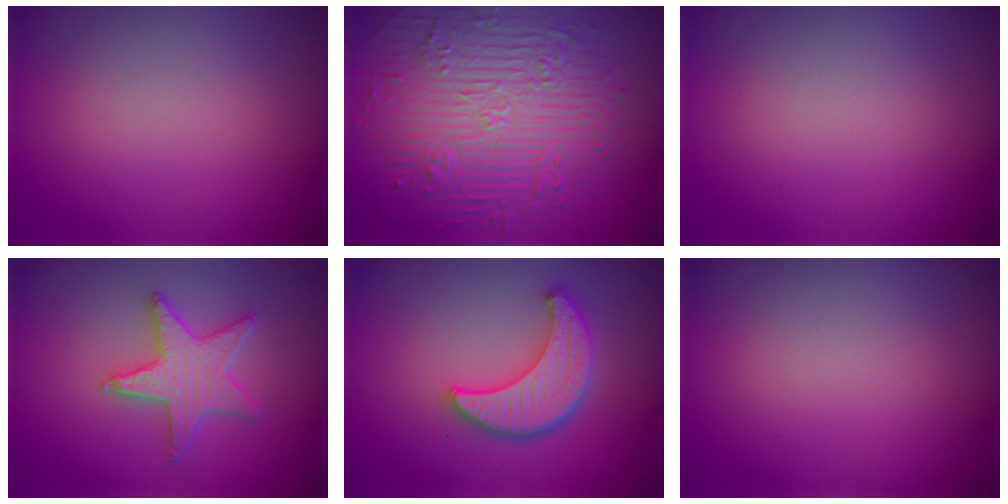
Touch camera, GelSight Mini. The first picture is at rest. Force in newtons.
{"total": 11.0, "press": 7.4, "slide": 8.2}
{"total": 0.0}
{"total": 3.5, "press": 3.4, "slide": 0.9}
{"total": 5.1, "press": 4.3, "slide": 2.8}
{"total": 0.0}